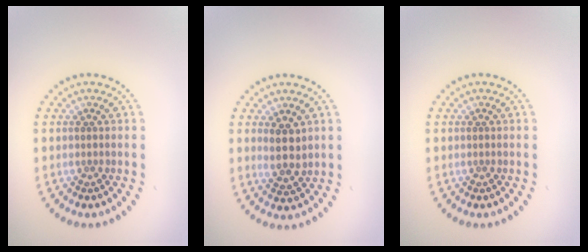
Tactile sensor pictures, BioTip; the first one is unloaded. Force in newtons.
{"total": 2.5, "press": 2.2, "slide": 1.1}
{"total": 0.0}